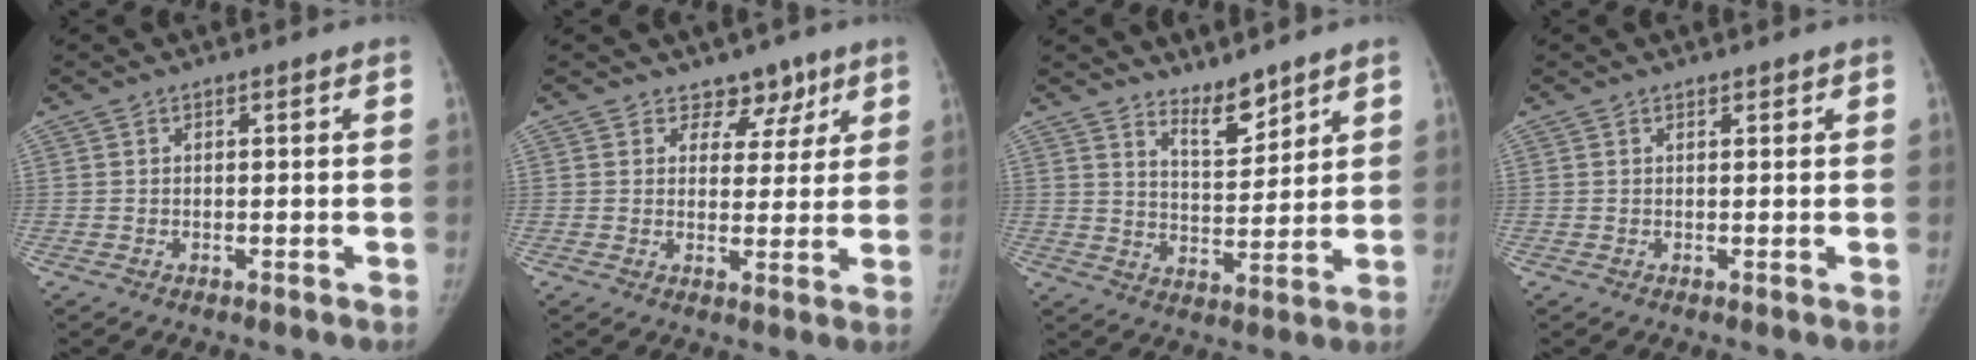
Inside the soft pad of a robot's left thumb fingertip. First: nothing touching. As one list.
[{"total": 5.3, "force": [3.6, 3.6, 1.2], "torque": [0.023, -0.018, 0.051]}, {"total": 6.6, "force": [5.6, 1.9, 3.0], "torque": [-0.034, -0.055, 0.103]}, {"total": 0.8, "force": [0.6, 0.3, 0.4], "torque": [-0.008, -0.003, 0.009]}]